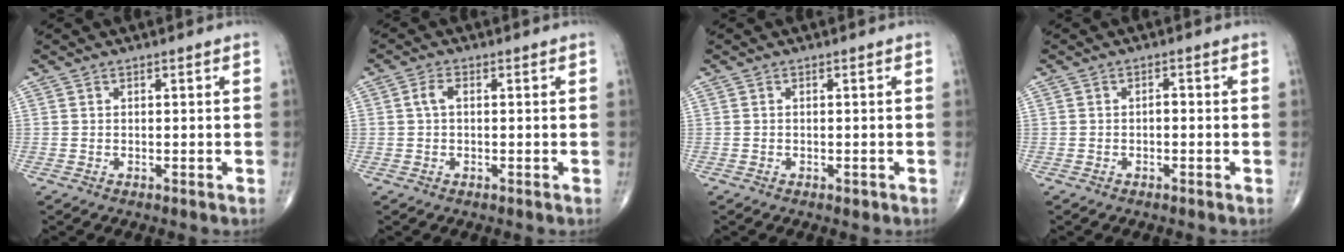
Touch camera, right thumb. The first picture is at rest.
{"total": 2.3, "force": [0.2, 1.3, 1.9], "torque": [-0.038, 0.008, 0.001]}
{"total": 0.8, "force": [-0.4, 0.4, 0.5], "torque": [-0.007, -0.002, -0.005]}
{"total": 1.0, "force": [-0.3, 0.6, 0.8], "torque": [-0.010, 0.004, -0.009]}